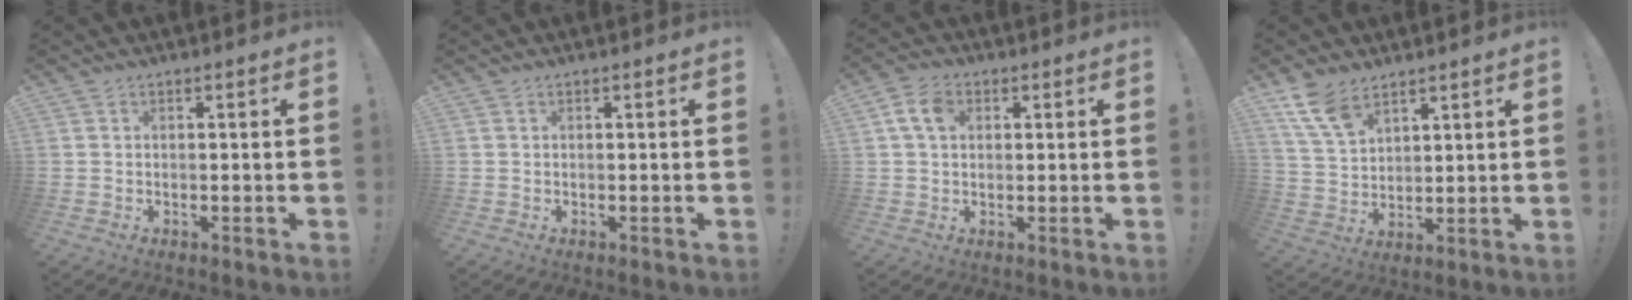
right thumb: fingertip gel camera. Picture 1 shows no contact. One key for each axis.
{"total": 0.0}
{"total": 6.8, "fx": 1.9, "fy": 4.7, "fz": 4.6, "tx": -0.091, "ty": 0.011, "tz": 0.037}
{"total": 9.8, "fx": 6.8, "fy": 5.1, "fz": 4.9, "tx": -0.097, "ty": -0.030, "tz": 0.136}